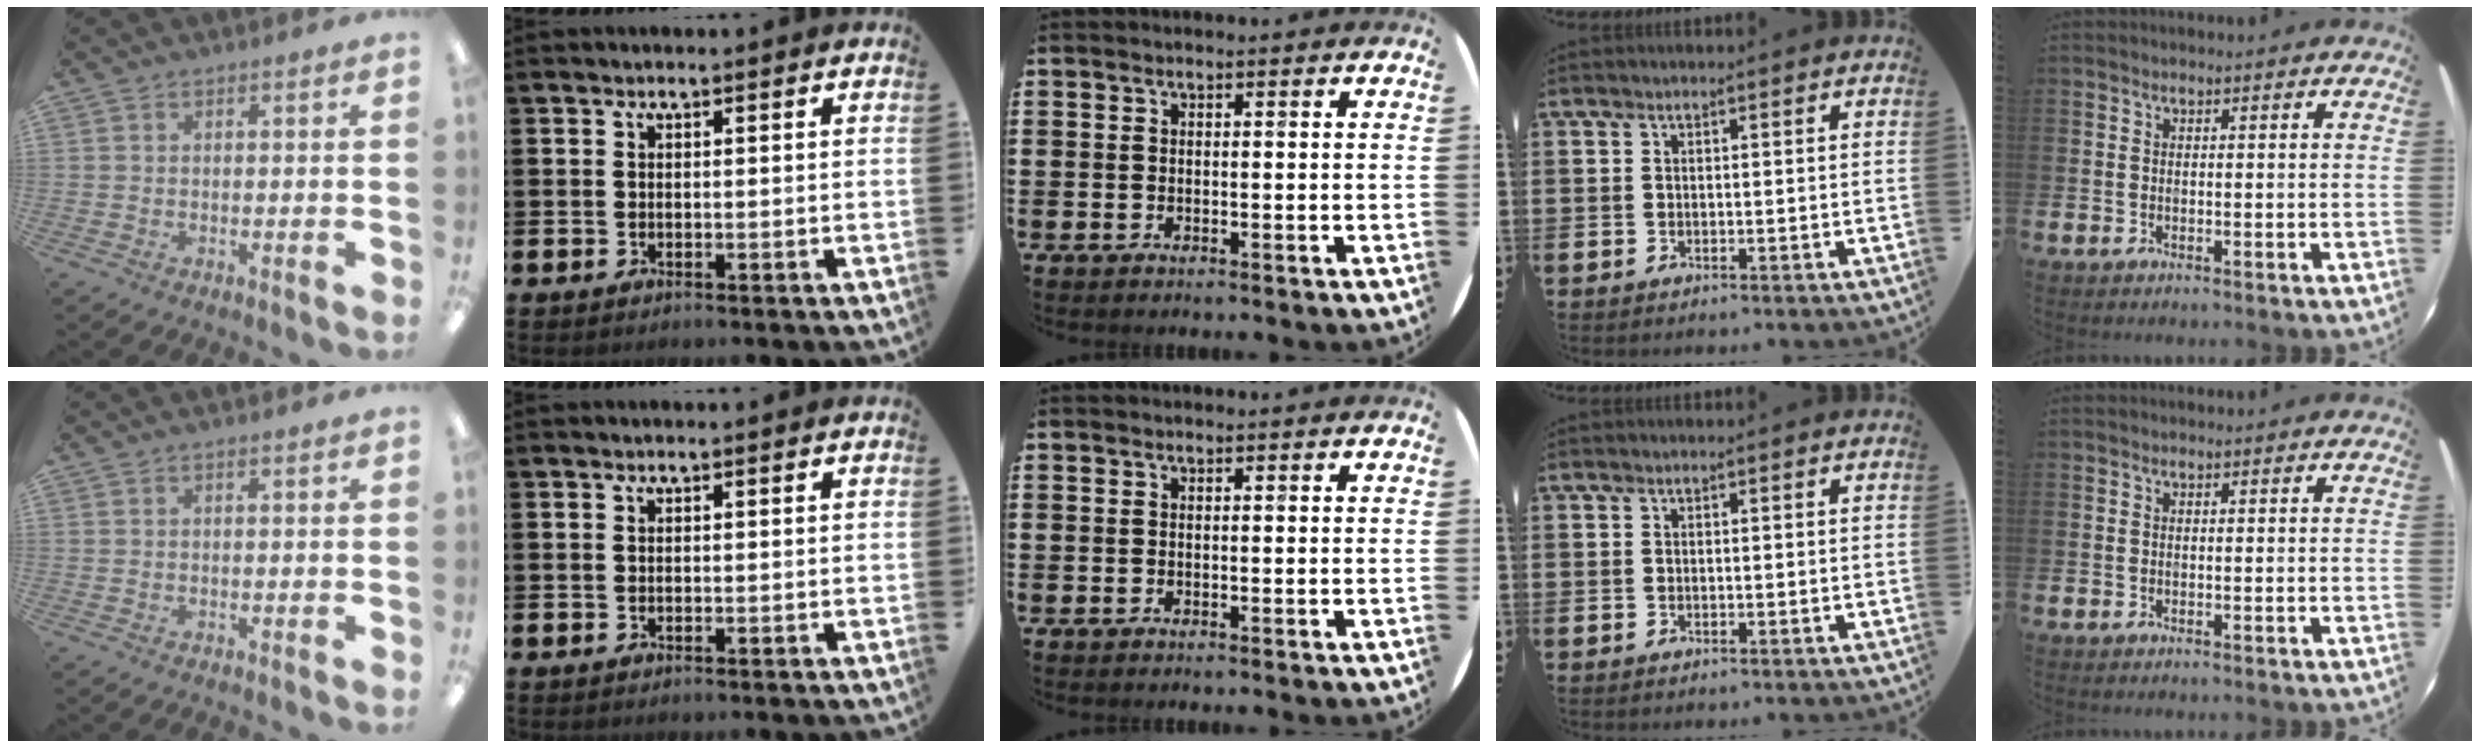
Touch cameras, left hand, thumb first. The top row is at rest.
{}